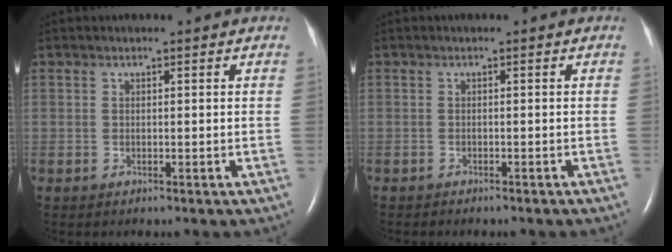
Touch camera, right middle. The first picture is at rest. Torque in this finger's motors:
{"motor_torque": [1.03, -1.11, 0.34, 0.08]}